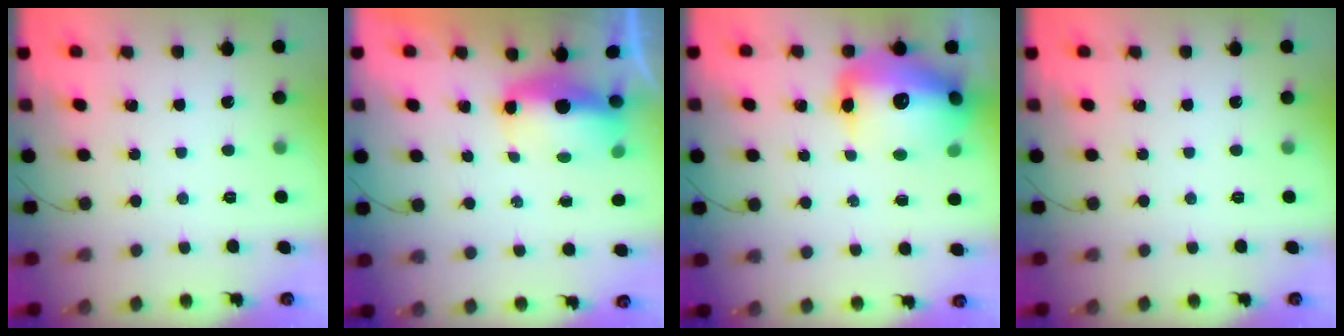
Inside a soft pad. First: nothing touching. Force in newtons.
{"total": 8.7, "press": 7.0, "slide": 5.1}
{"total": 19.9, "press": 19.3, "slide": 4.8}
{"total": 0.0}